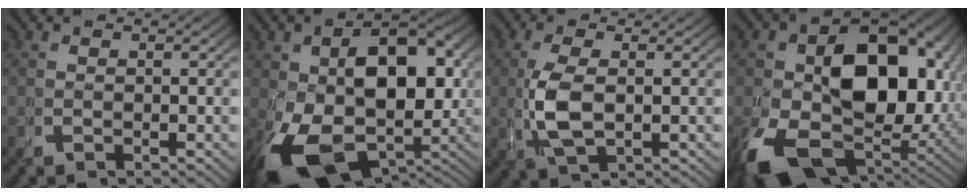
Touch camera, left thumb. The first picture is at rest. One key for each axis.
{"total": 15.5, "fx": -3.7, "fy": 10.3, "fz": 11.0, "tx": -0.215, "ty": -0.067, "tz": -0.020}
{"total": 3.6, "fx": 0.1, "fy": 1.8, "fz": 3.2, "tx": -0.087, "ty": -0.009, "tz": 0.012}
{"total": 19.7, "fx": -2.9, "fy": 13.6, "fz": 13.9, "tx": -0.259, "ty": -0.082, "tz": -0.004}